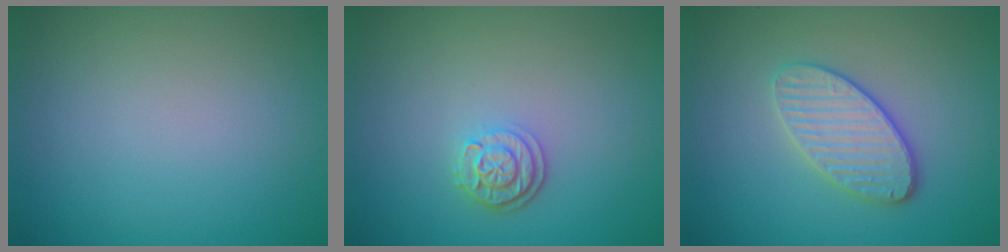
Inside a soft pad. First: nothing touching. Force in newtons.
{"total": 2.5, "press": 2.1, "slide": 1.3}
{"total": 3.8, "press": 3.4, "slide": 1.7}